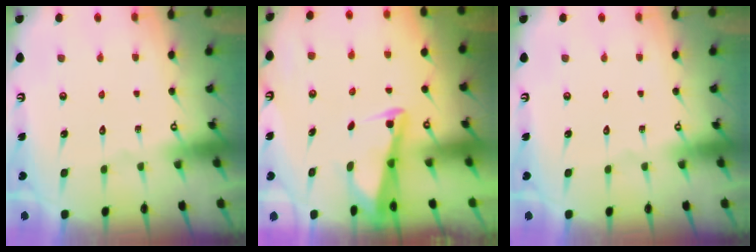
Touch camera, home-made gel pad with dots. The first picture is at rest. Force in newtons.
{"total": 2.5, "press": 2.5, "slide": 0.2}
{"total": 0.0}